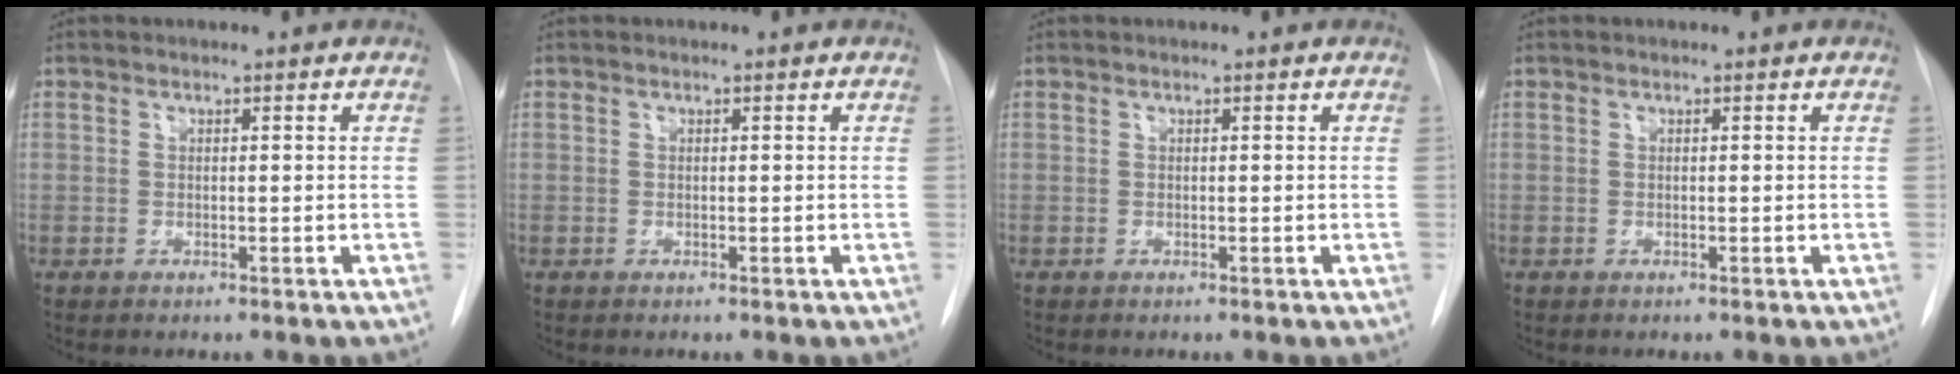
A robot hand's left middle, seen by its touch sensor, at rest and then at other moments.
{"total": 0.0}
{"total": 0.0}
{"total": 0.0}